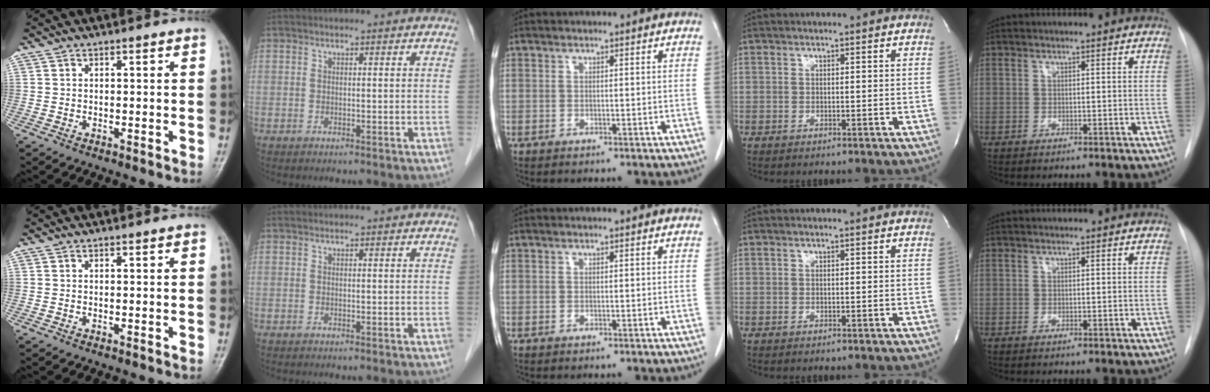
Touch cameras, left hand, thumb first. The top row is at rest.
{}